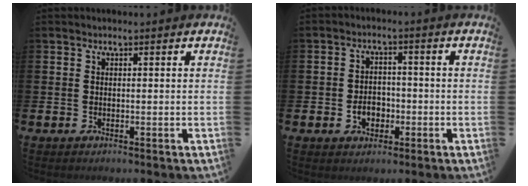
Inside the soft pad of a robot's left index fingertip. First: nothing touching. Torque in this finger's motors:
{"motor_torque": [0.78, 0.20, 0.11, 0.10]}